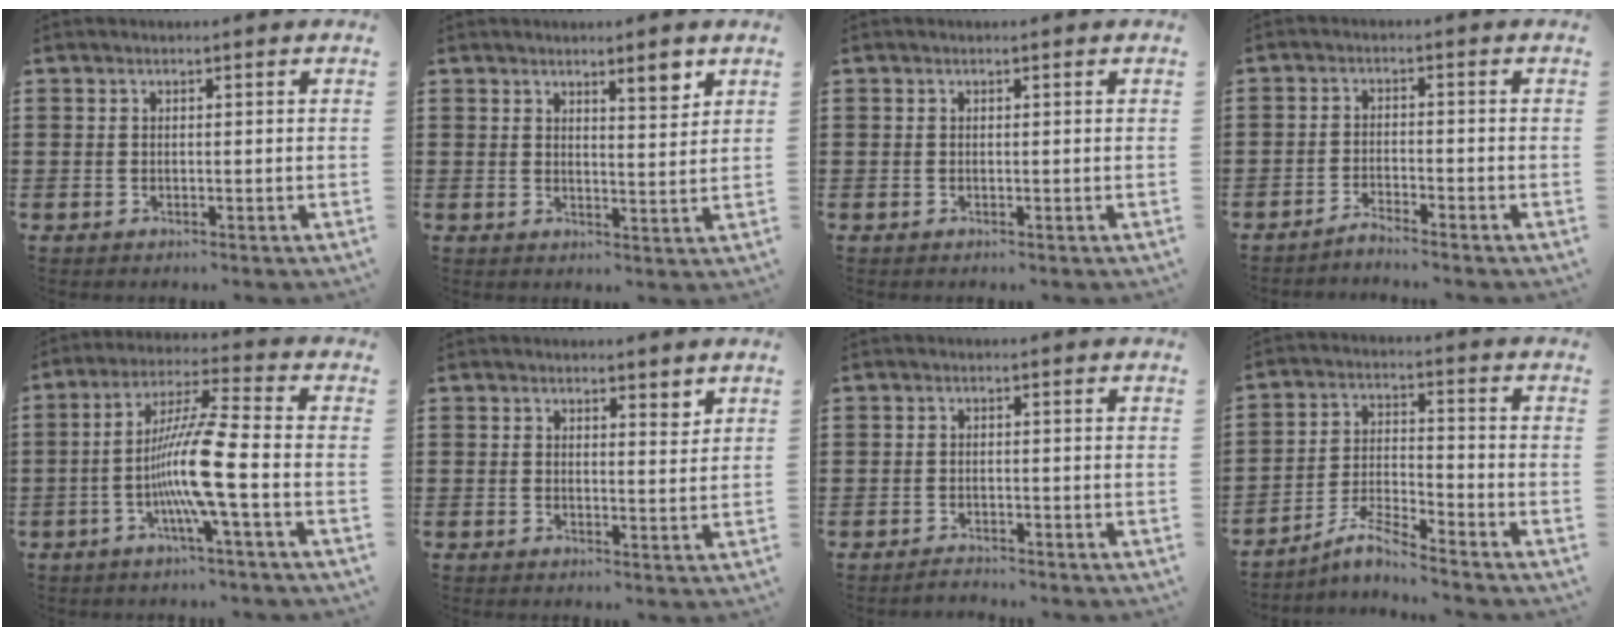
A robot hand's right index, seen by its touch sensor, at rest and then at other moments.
{"total": 3.9, "force": [3.0, 0.7, 2.3], "torque": [-0.042, 0.000, 0.050]}
{"total": 0.0}
{"total": 2.3, "force": [-2.3, -0.2, 0.1], "torque": [-0.004, 0.004, -0.048]}
{"total": 10.8, "force": [-3.0, 0.0, 10.4], "torque": [-0.215, -0.012, -0.066]}
{"total": 2.1, "force": [1.9, 0.8, 0.5], "torque": [-0.006, 0.003, 0.034]}
{"total": 1.3, "force": [-1.3, 0.2, -0.1], "torque": [-0.001, 0.004, -0.029]}
{"total": 5.4, "force": [-4.9, 0.1, 2.2], "torque": [-0.053, -0.007, -0.098]}